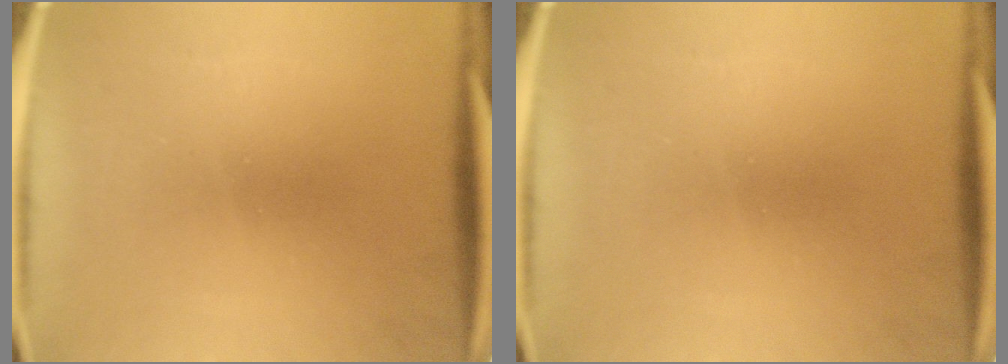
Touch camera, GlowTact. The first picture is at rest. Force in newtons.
{"total": 0.0}